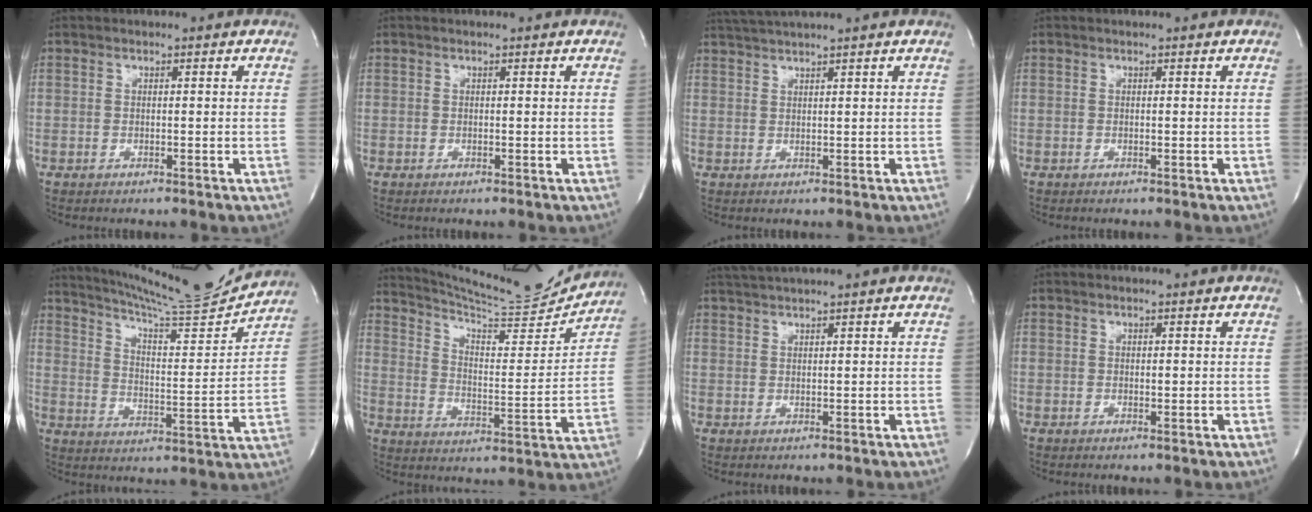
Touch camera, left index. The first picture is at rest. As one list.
[{"total": 0.0}, {"total": 4.7, "force": [4.2, -1.5, 1.8], "torque": [-0.028, 0.016, 0.075]}, {"total": 0.0}, {"total": 16.9, "force": [16.2, -0.9, 4.7], "torque": [-0.085, -0.055, 0.234]}, {"total": 17.6, "force": [17.1, 0.5, 4.3], "torque": [-0.080, -0.057, 0.243]}, {"total": 4.2, "force": [3.7, -1.3, 1.5], "torque": [-0.021, 0.016, 0.068]}, {"total": 0.7, "force": [0.5, 0.2, 0.5], "torque": [-0.008, -0.004, 0.006]}]